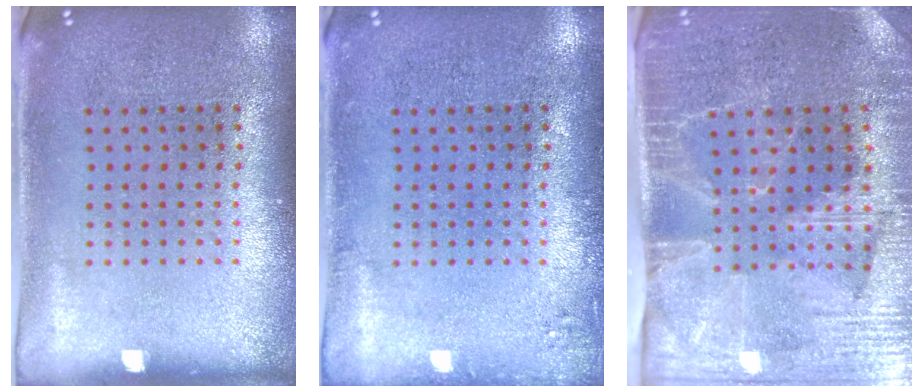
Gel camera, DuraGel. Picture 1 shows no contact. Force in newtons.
{"total": 1.0, "press": 1.0, "slide": 0.3}
{"total": 4.0, "press": 3.5, "slide": 2.1}